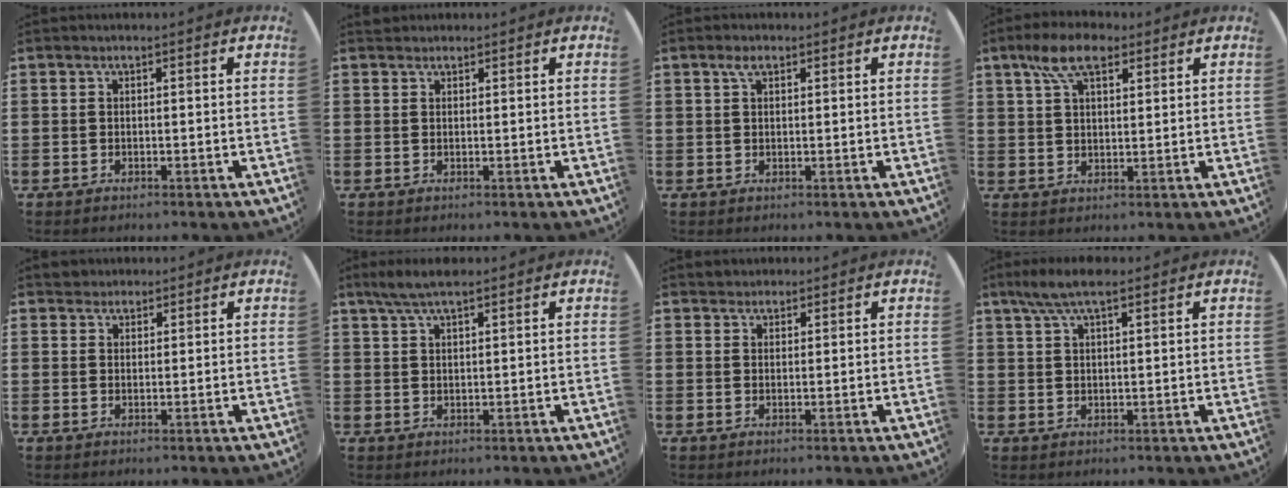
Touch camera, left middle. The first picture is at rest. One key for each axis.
{"total": 0.6, "fx": 0.5, "fy": 0.2, "fz": -0.1, "tx": 0.002, "ty": 0.004, "tz": 0.011}
{"total": 1.7, "fx": 1.0, "fy": 0.8, "fz": 1.1, "tx": -0.017, "ty": 0.002, "tz": 0.015}
{"total": 7.2, "fx": 4.6, "fy": 3.4, "fz": 4.4, "tx": -0.084, "ty": 0.003, "tz": 0.081}
{"total": 1.7, "fx": 1.6, "fy": 0.7, "fz": -0.1, "tx": 0.006, "ty": 0.002, "tz": 0.031}
{"total": 3.8, "fx": 2.9, "fy": 0.6, "fz": 2.3, "tx": -0.051, "ty": 0.002, "tz": 0.053}
{"total": 1.3, "fx": 1.3, "fy": 0.4, "fz": -0.2, "tx": 0.008, "ty": 0.000, "tz": 0.024}
{"total": 4.8, "fx": 3.3, "fy": 1.1, "fz": 3.3, "tx": -0.072, "ty": 0.008, "tz": 0.059}